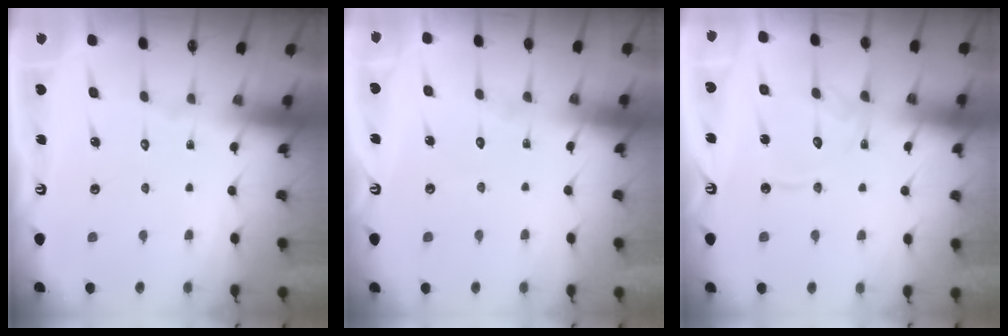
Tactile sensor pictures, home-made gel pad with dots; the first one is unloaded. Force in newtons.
{"total": 3.1, "press": 3.0, "slide": 0.3}
{"total": 12.8, "press": 12.7, "slide": 1.3}